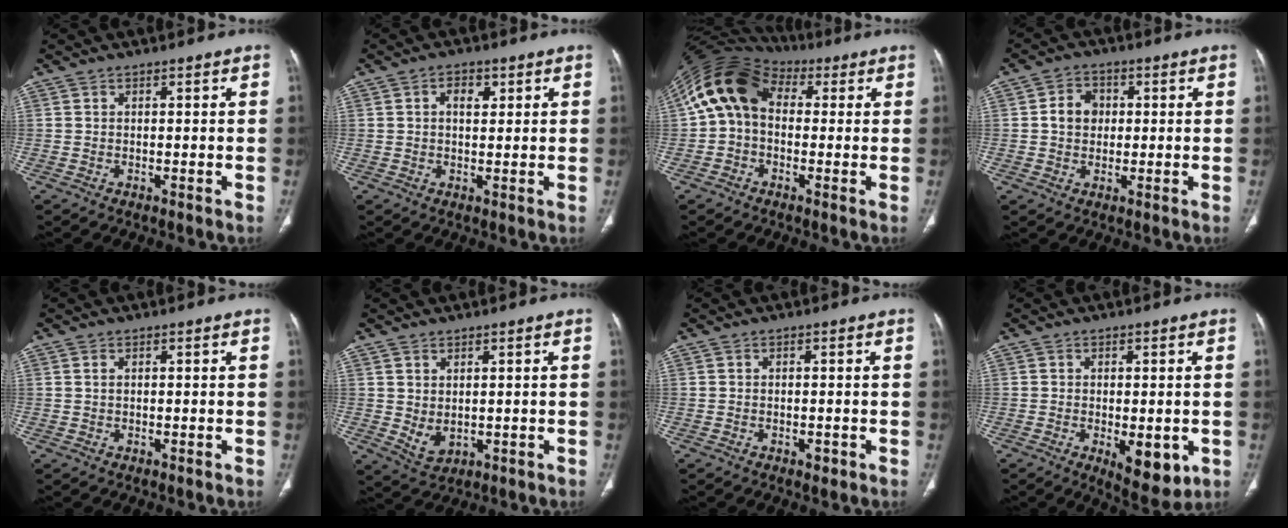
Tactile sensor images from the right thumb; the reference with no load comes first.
{"total": 3.5, "force": [1.2, 2.1, 2.5], "torque": [-0.033, 0.000, 0.019]}
{"total": 12.3, "force": [1.6, 9.0, 8.2], "torque": [-0.144, 0.038, 0.015]}
{"total": 5.3, "force": [0.5, 4.4, 2.9], "torque": [-0.033, 0.010, 0.004]}
{"total": 1.0, "force": [0.4, 0.5, 0.7], "torque": [-0.017, 0.003, 0.009]}
{"total": 3.7, "force": [0.3, 2.5, 2.8], "torque": [-0.049, -0.010, 0.022]}
{"total": 1.2, "force": [-0.6, 0.8, 0.8], "torque": [-0.007, 0.000, -0.007]}
{"total": 8.2, "force": [-2.3, 3.7, 6.9], "torque": [-0.082, -0.012, -0.022]}